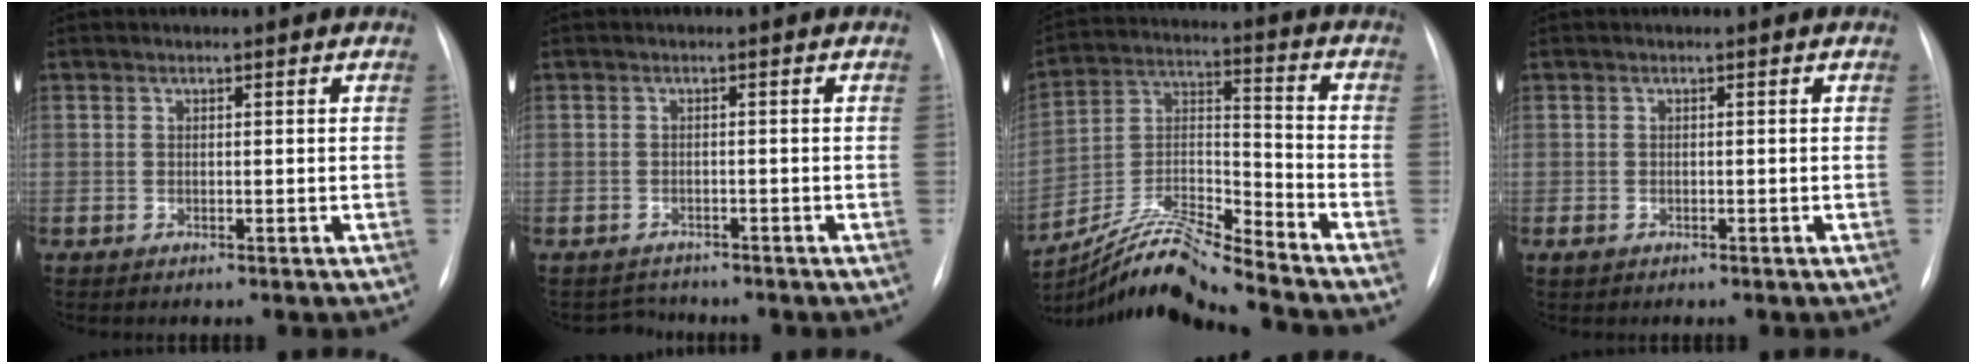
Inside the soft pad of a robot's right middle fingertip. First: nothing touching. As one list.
[{"total": 2.1, "force": [-1.9, 0.7, -0.7], "torque": [0.010, -0.006, -0.029]}, {"total": 12.9, "force": [-12.2, -1.3, 4.0], "torque": [-0.080, 0.019, -0.227]}, {"total": 0.9, "force": [-0.4, 0.7, 0.4], "torque": [-0.005, 0.002, -0.001]}]